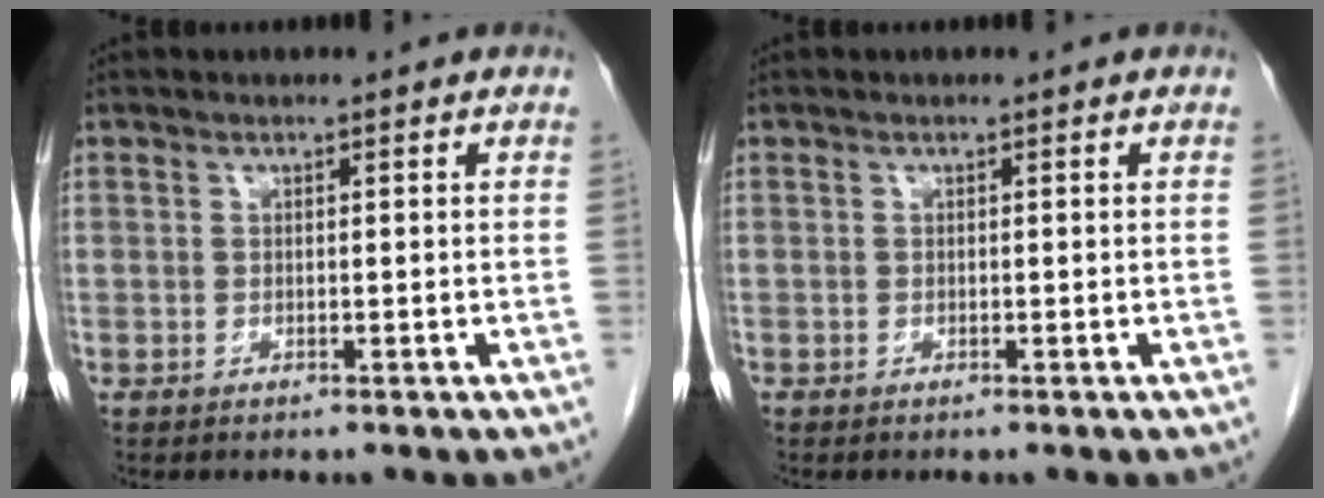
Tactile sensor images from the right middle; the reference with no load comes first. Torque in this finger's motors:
{"motor_torque": [0.86, -0.58, 0.22, 0.02]}